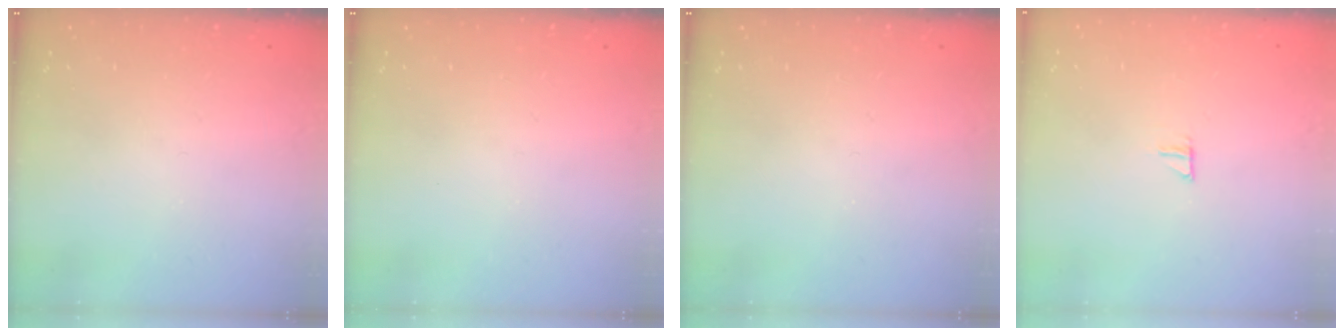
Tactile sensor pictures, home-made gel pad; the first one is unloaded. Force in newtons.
{"total": 0.0}
{"total": 0.0}
{"total": 5.4, "press": 5.4, "slide": 0.5}